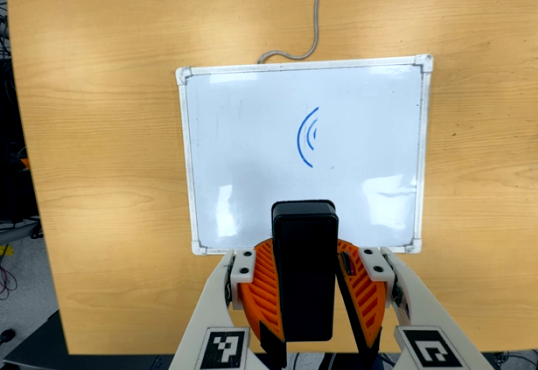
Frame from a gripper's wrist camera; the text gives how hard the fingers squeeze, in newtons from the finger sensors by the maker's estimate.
{"total": 8.8, "left": 8.8, "right": 8.8}